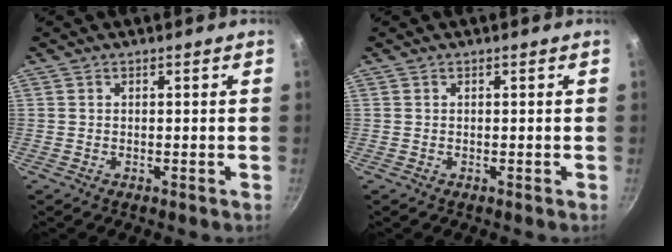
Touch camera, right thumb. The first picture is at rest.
{"total": 0.0}